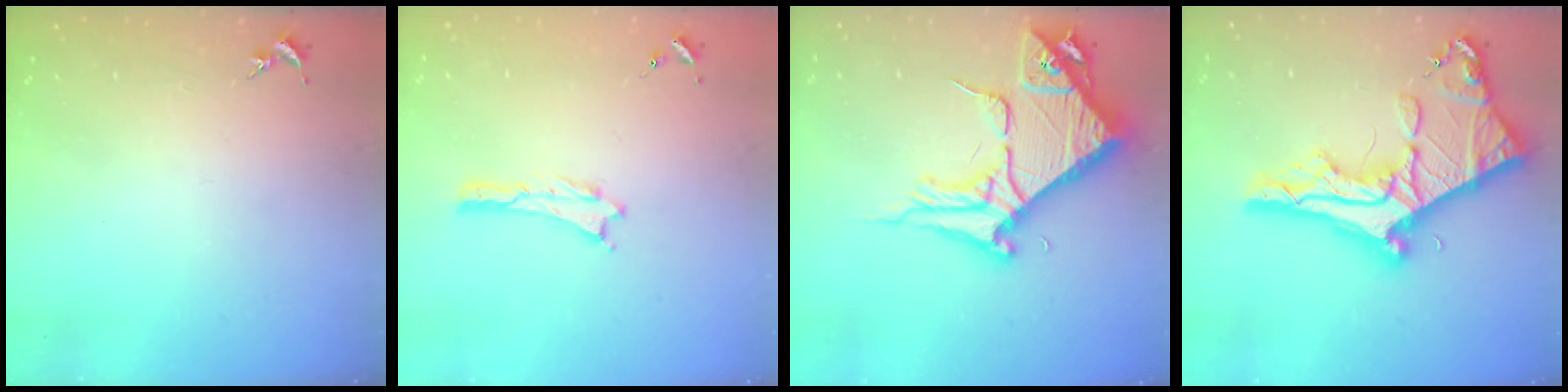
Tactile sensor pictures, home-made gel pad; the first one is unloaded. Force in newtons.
{"total": 0.0}
{"total": 9.5, "press": 9.5, "slide": 1.1}
{"total": 11.4, "press": 11.4, "slide": 1.1}